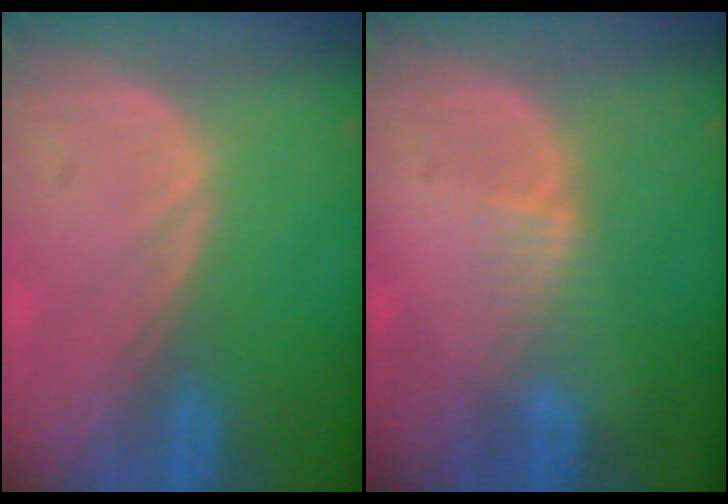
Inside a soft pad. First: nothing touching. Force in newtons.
{"total": 1.9, "press": 1.9, "slide": 0.2}